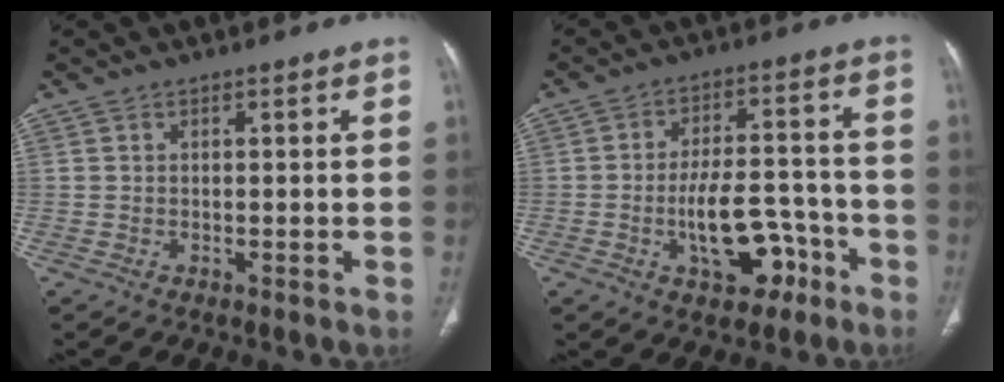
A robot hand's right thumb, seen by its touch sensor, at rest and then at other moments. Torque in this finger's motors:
{"motor_torque": [3.13, 1.88, 1.37, -0.46, 0.53]}